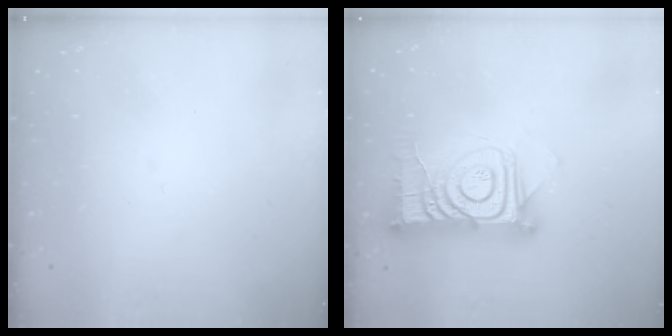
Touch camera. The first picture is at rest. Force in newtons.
{"total": 17.6, "press": 17.5, "slide": 1.5}